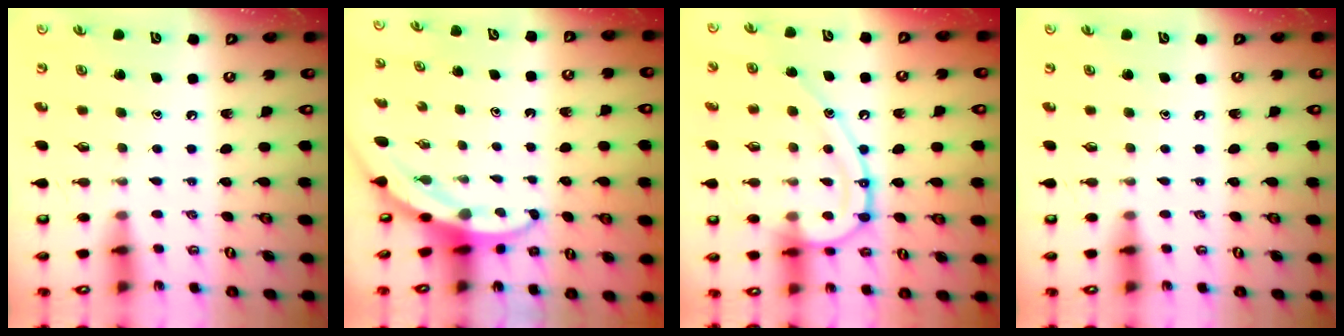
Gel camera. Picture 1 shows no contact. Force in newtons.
{"total": 3.7, "press": 3.7, "slide": 0.5}
{"total": 15.6, "press": 15.5, "slide": 1.6}
{"total": 0.0}